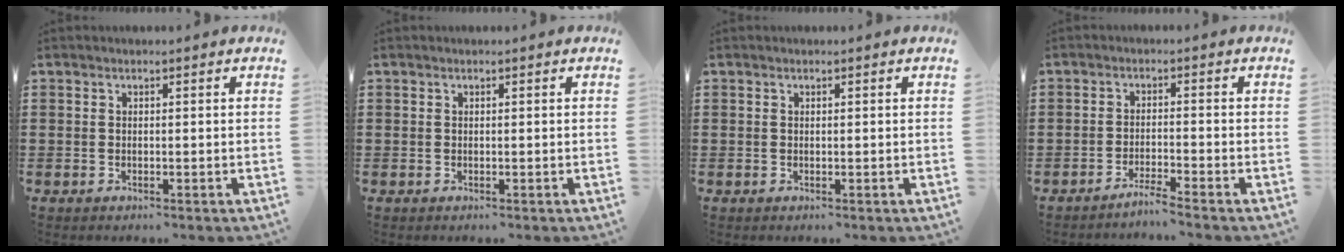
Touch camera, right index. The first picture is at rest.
{"total": 0.0}
{"total": 0.0}
{"total": 2.2, "force": [-2.1, -0.5, 0.6], "torque": [-0.012, 0.001, -0.039]}